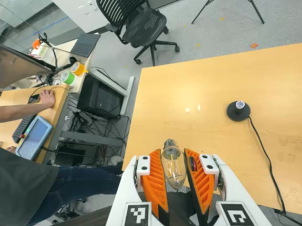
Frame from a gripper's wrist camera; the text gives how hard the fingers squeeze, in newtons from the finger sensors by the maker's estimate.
{"total": 13.5, "left": 14.7, "right": 12.3}